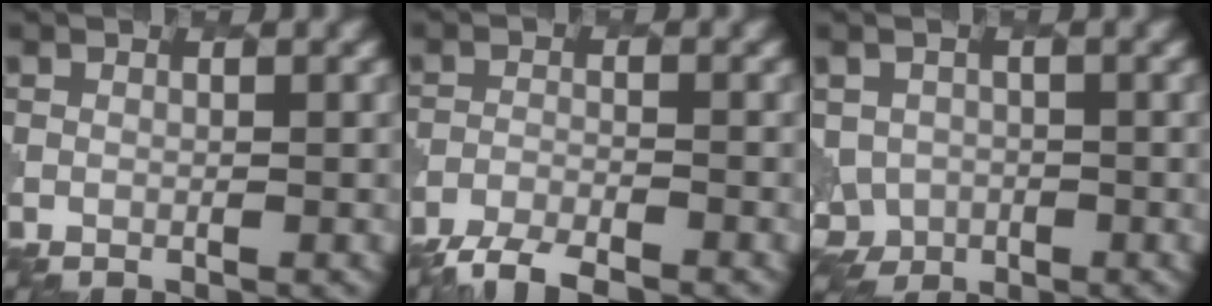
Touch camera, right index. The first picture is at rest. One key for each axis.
{"total": 3.8, "fx": -3.6, "fy": 0.7, "fz": 1.2, "tx": -0.027, "ty": -0.010, "tz": -0.071}
{"total": 4.0, "fx": -1.3, "fy": 3.4, "fz": 1.5, "tx": -0.030, "ty": -0.011, "tz": -0.022}